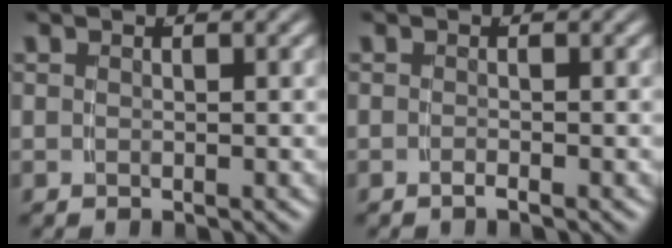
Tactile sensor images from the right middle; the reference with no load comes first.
{"total": 0.9, "force": [-0.7, -0.5, 0.3], "torque": [-0.006, 0.001, -0.015]}